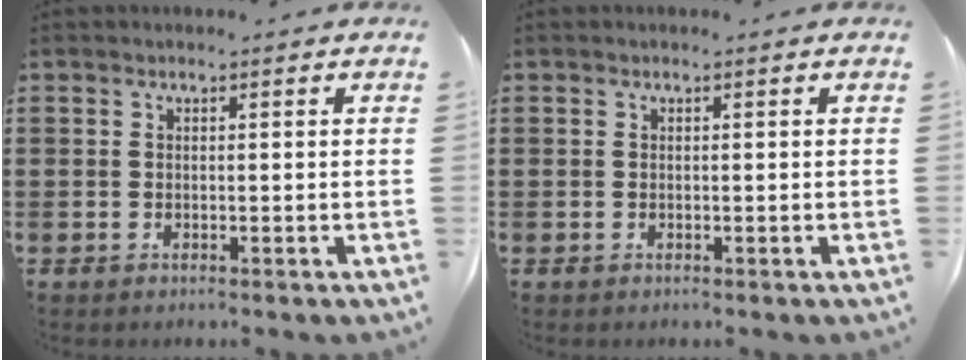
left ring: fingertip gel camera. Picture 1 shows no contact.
{"total": 0.0}